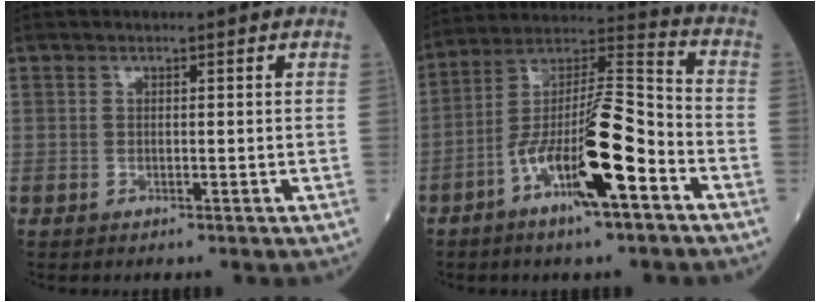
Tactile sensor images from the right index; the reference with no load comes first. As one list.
[{"total": 15.3, "force": [-6.5, 2.1, 13.7], "torque": [-0.252, 0.007, -0.111]}]